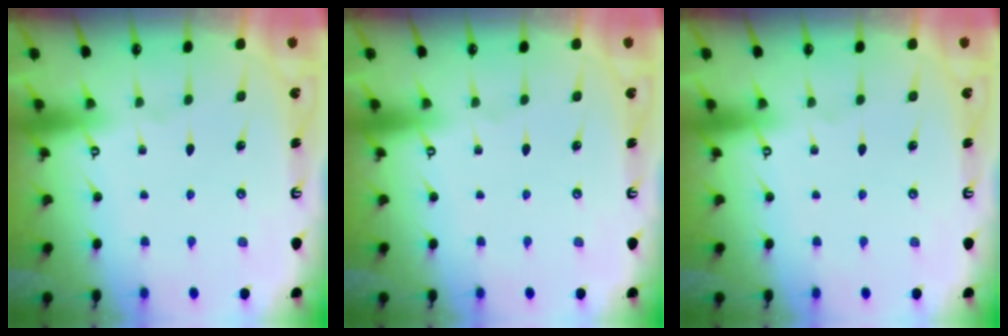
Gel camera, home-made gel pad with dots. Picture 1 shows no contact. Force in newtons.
{"total": 0.0}
{"total": 0.0}